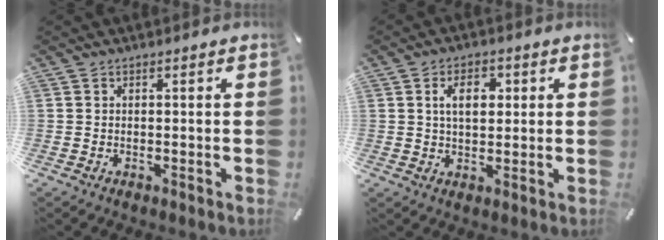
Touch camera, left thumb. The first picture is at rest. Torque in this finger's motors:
{"motor_torque": [1.00, 1.25, 0.62, -0.61, 0.21]}